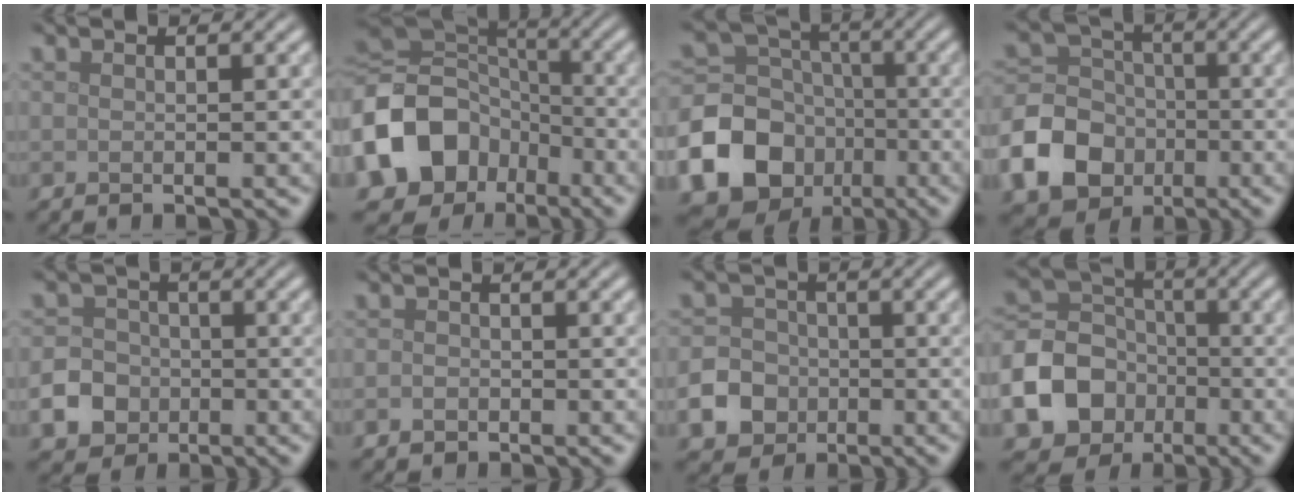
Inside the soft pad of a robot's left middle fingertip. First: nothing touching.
{"total": 14.1, "force": [-5.4, 11.2, 6.6], "torque": [-0.169, -0.020, -0.114]}
{"total": 15.0, "force": [-6.2, 12.7, 5.0], "torque": [-0.124, -0.050, -0.126]}
{"total": 11.7, "force": [-4.7, 9.9, 4.2], "torque": [-0.102, -0.036, -0.109]}
{"total": 4.6, "force": [-1.8, 3.9, 1.5], "torque": [-0.023, -0.002, -0.049]}
{"total": 0.9, "force": [-0.4, 0.7, 0.3], "torque": [-0.006, -0.001, -0.010]}
{"total": 5.3, "force": [-2.3, 4.6, 1.6], "torque": [-0.022, -0.007, -0.061]}
{"total": 9.7, "force": [-3.6, 8.1, 3.9], "torque": [-0.102, -0.008, -0.085]}